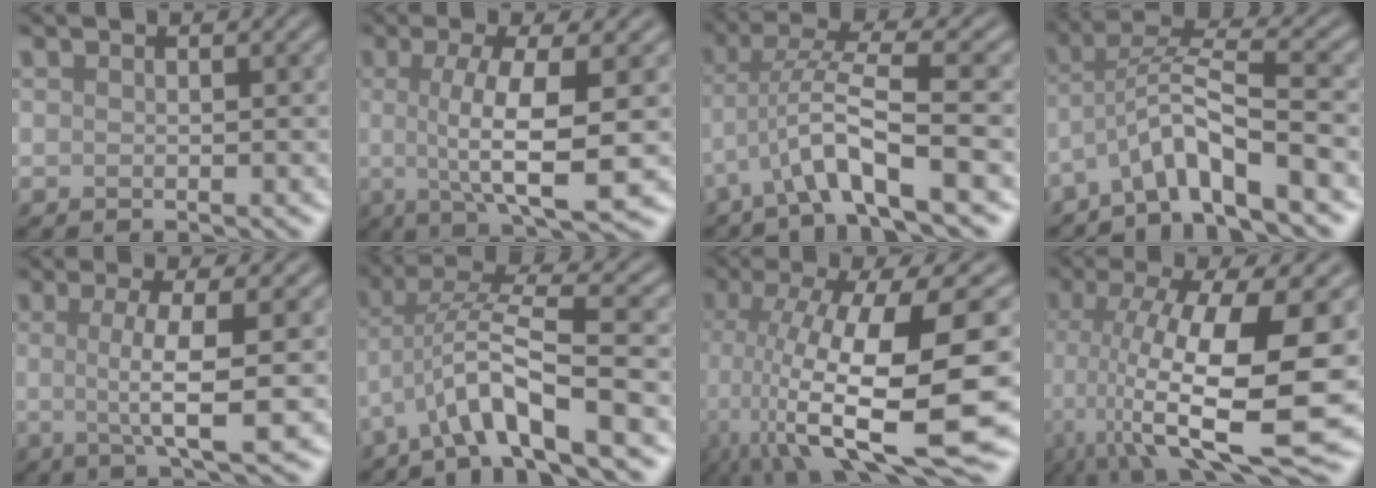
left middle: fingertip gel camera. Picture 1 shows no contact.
{"total": 7.9, "force": [-0.2, 1.8, 7.6], "torque": [-0.119, -0.001, -0.004]}
{"total": 5.7, "force": [-2.3, 0.8, 5.1], "torque": [-0.100, 0.017, -0.048]}
{"total": 5.5, "force": [-3.1, 0.7, 4.4], "torque": [-0.082, 0.013, -0.067]}
{"total": 5.5, "force": [0.0, 1.2, 5.3], "torque": [-0.090, -0.001, -0.003]}
{"total": 6.9, "force": [-2.8, 1.4, 6.1], "torque": [-0.115, 0.016, -0.059]}
{"total": 16.4, "force": [-2.7, 4.7, 15.5], "torque": [-0.262, -0.001, -0.033]}
{"total": 15.3, "force": [-1.9, 5.0, 14.4], "torque": [-0.250, -0.006, -0.027]}